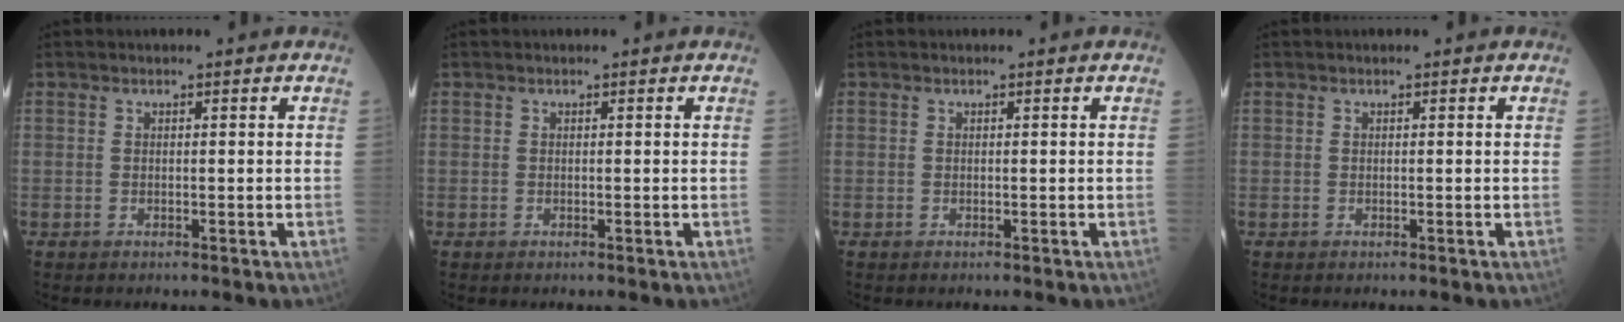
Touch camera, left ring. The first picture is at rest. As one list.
[{"total": 0.0}, {"total": 0.0}, {"total": 0.0}]